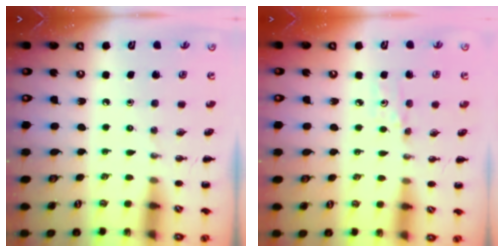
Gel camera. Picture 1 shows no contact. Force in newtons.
{"total": 3.0, "press": 2.8, "slide": 1.1}